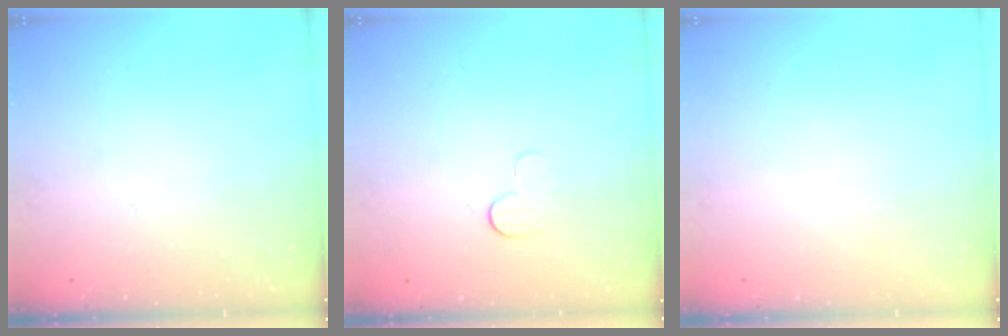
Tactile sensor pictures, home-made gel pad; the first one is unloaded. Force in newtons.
{"total": 5.3, "press": 5.3, "slide": 0.4}
{"total": 0.0}